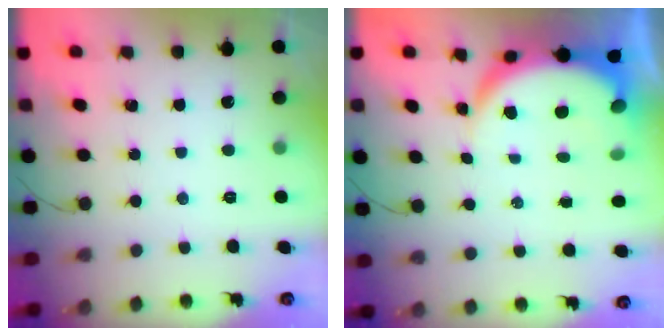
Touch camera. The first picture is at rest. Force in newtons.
{"total": 8.9, "press": 8.9, "slide": 1.0}